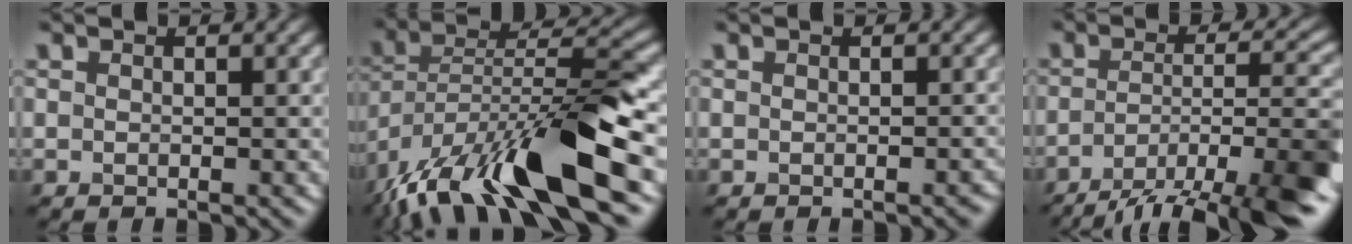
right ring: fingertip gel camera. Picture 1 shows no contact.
{"total": 14.5, "force": [-9.2, 3.8, 10.6], "torque": [-0.178, 0.011, -0.169]}
{"total": 0.8, "force": [-0.5, 0.2, 0.6], "torque": [-0.007, 0.000, -0.005]}
{"total": 11.1, "force": [-6.3, 3.3, 8.5], "torque": [-0.136, -0.003, -0.101]}